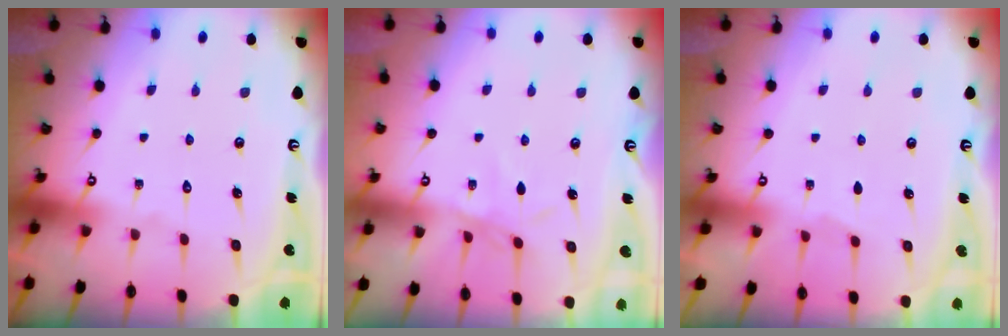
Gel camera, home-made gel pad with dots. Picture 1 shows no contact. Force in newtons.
{"total": 2.8, "press": 2.7, "slide": 0.5}
{"total": 1.6, "press": 1.6, "slide": 0.4}